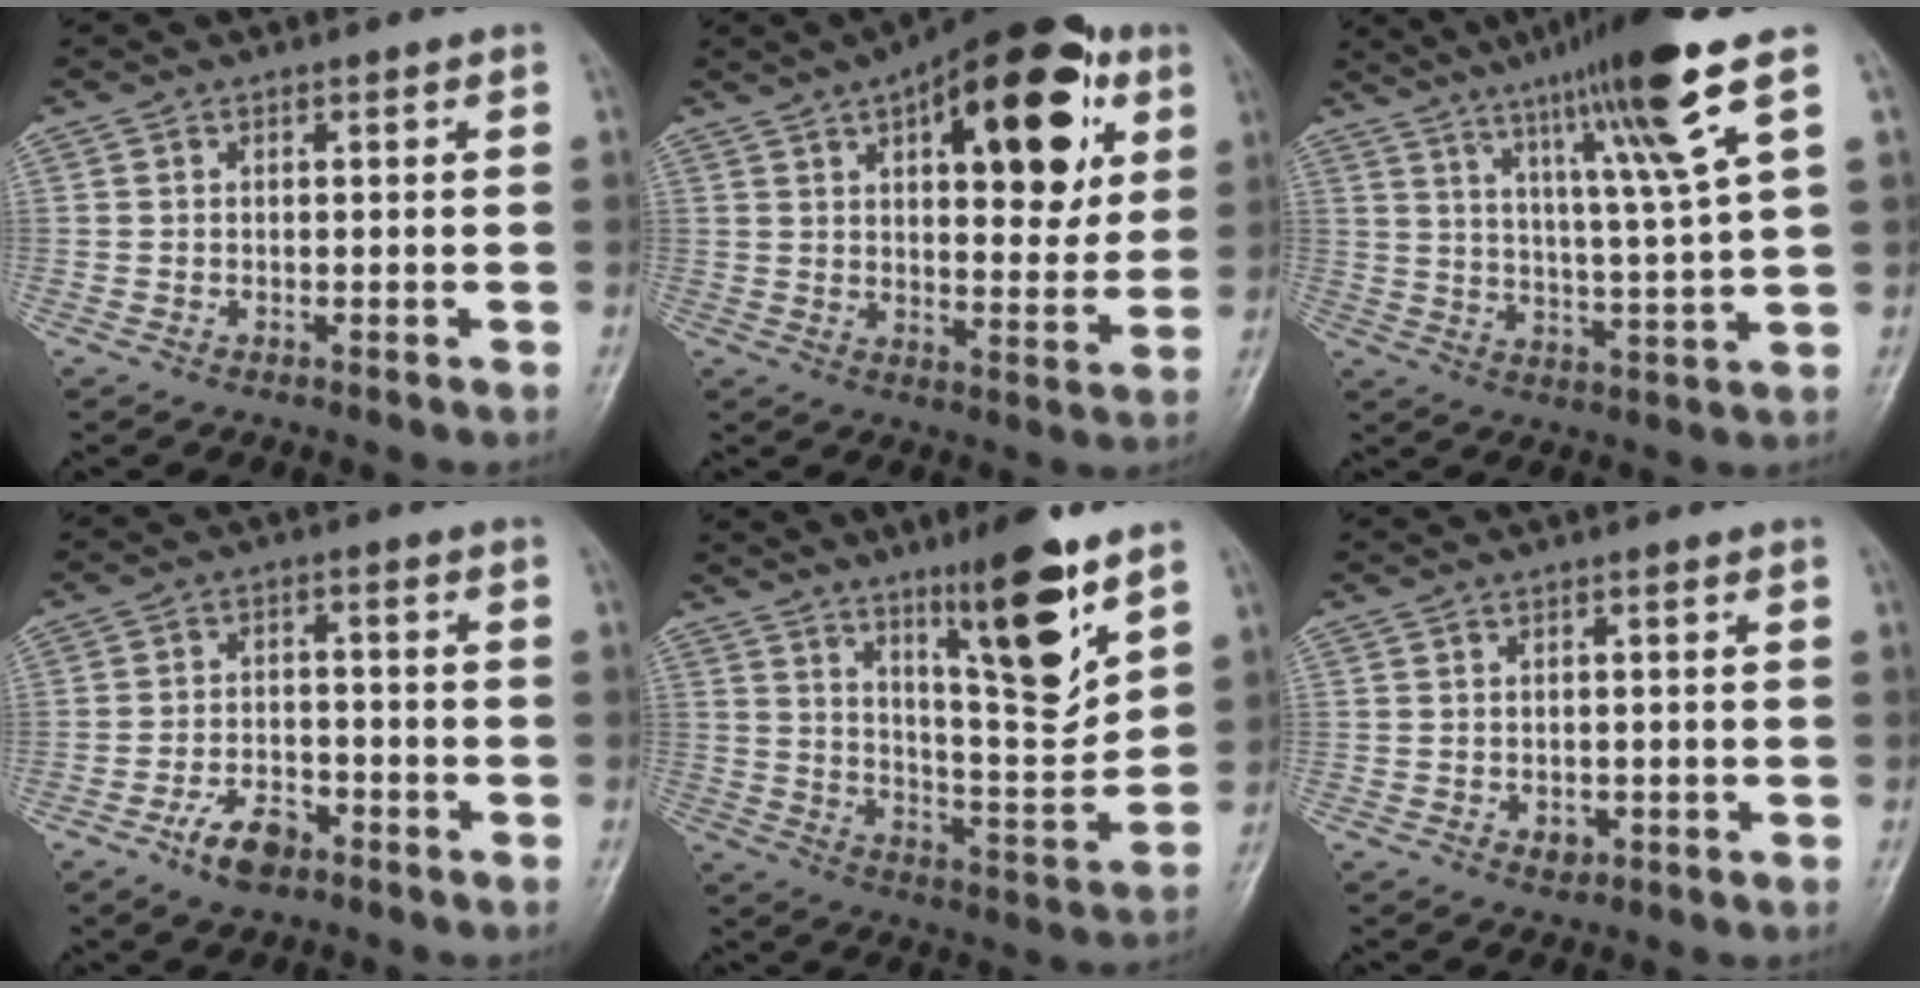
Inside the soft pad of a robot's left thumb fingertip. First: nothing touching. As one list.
[{"total": 23.3, "force": [9.0, 10.3, 18.8], "torque": [-0.222, -0.011, 0.124]}, {"total": 16.3, "force": [9.1, -0.5, 13.5], "torque": [-0.217, -0.035, 0.146]}, {"total": 6.5, "force": [-4.0, 3.3, 3.9], "torque": [-0.062, 0.024, -0.072]}, {"total": 16.4, "force": [9.6, 3.1, 12.9], "torque": [-0.180, -0.068, 0.165]}, {"total": 2.3, "force": [-0.8, 1.7, 1.3], "torque": [-0.008, 0.002, -0.009]}]